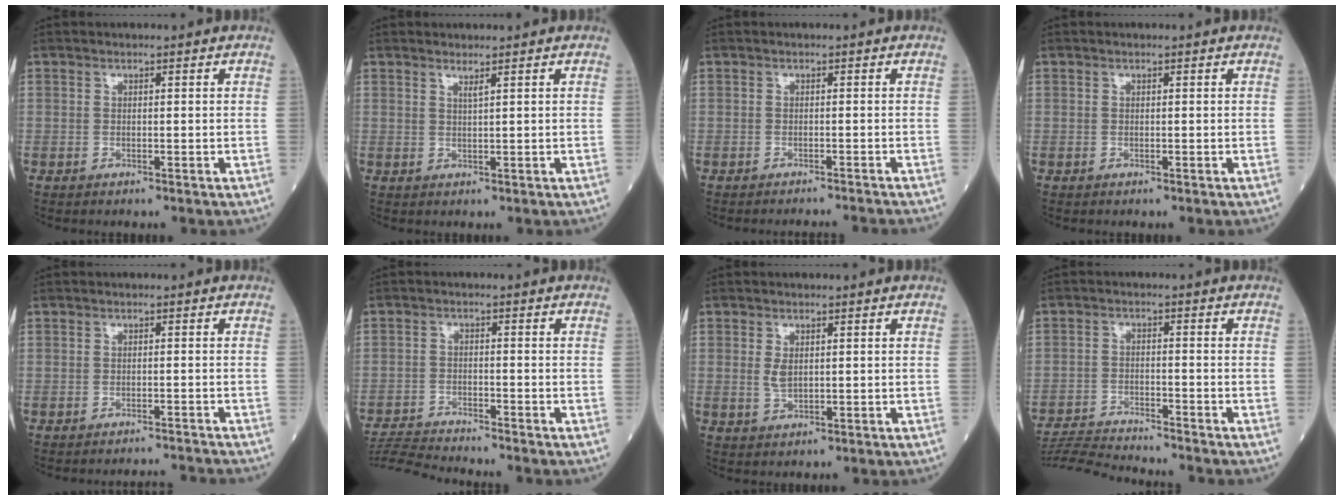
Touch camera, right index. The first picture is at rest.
{"total": 1.1, "force": [0.8, -0.4, 0.6], "torque": [-0.019, -0.009, 0.017]}
{"total": 4.7, "force": [-4.6, -0.7, 0.8], "torque": [-0.009, -0.011, -0.052]}
{"total": 0.0}
{"total": 3.8, "force": [-3.6, -1.2, -0.3], "torque": [0.004, -0.007, -0.045]}
{"total": 3.6, "force": [-3.4, -1.1, 0.3], "torque": [-0.013, -0.023, -0.063]}
{"total": 2.1, "force": [0.4, 1.1, 1.8], "torque": [-0.038, -0.006, 0.011]}
{"total": 9.5, "force": [-9.2, -1.3, 1.8], "torque": [-0.029, -0.008, -0.159]}